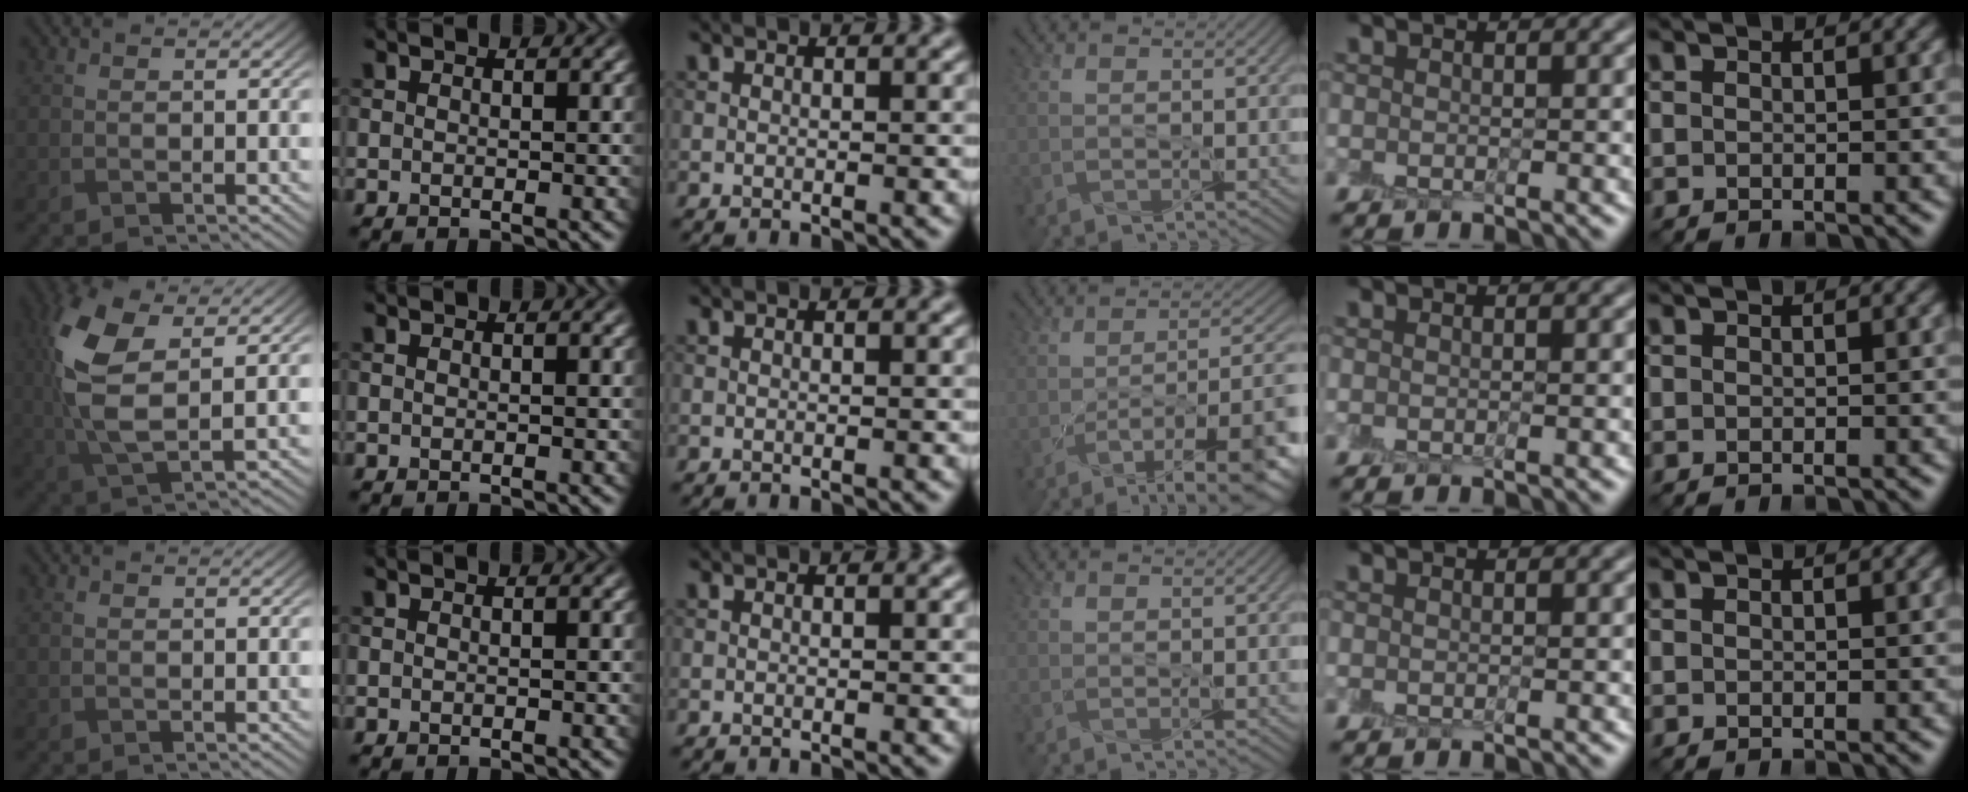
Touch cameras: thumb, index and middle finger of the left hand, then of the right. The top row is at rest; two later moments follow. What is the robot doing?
{"motion": "peel", "object": "small bumper sticker"}